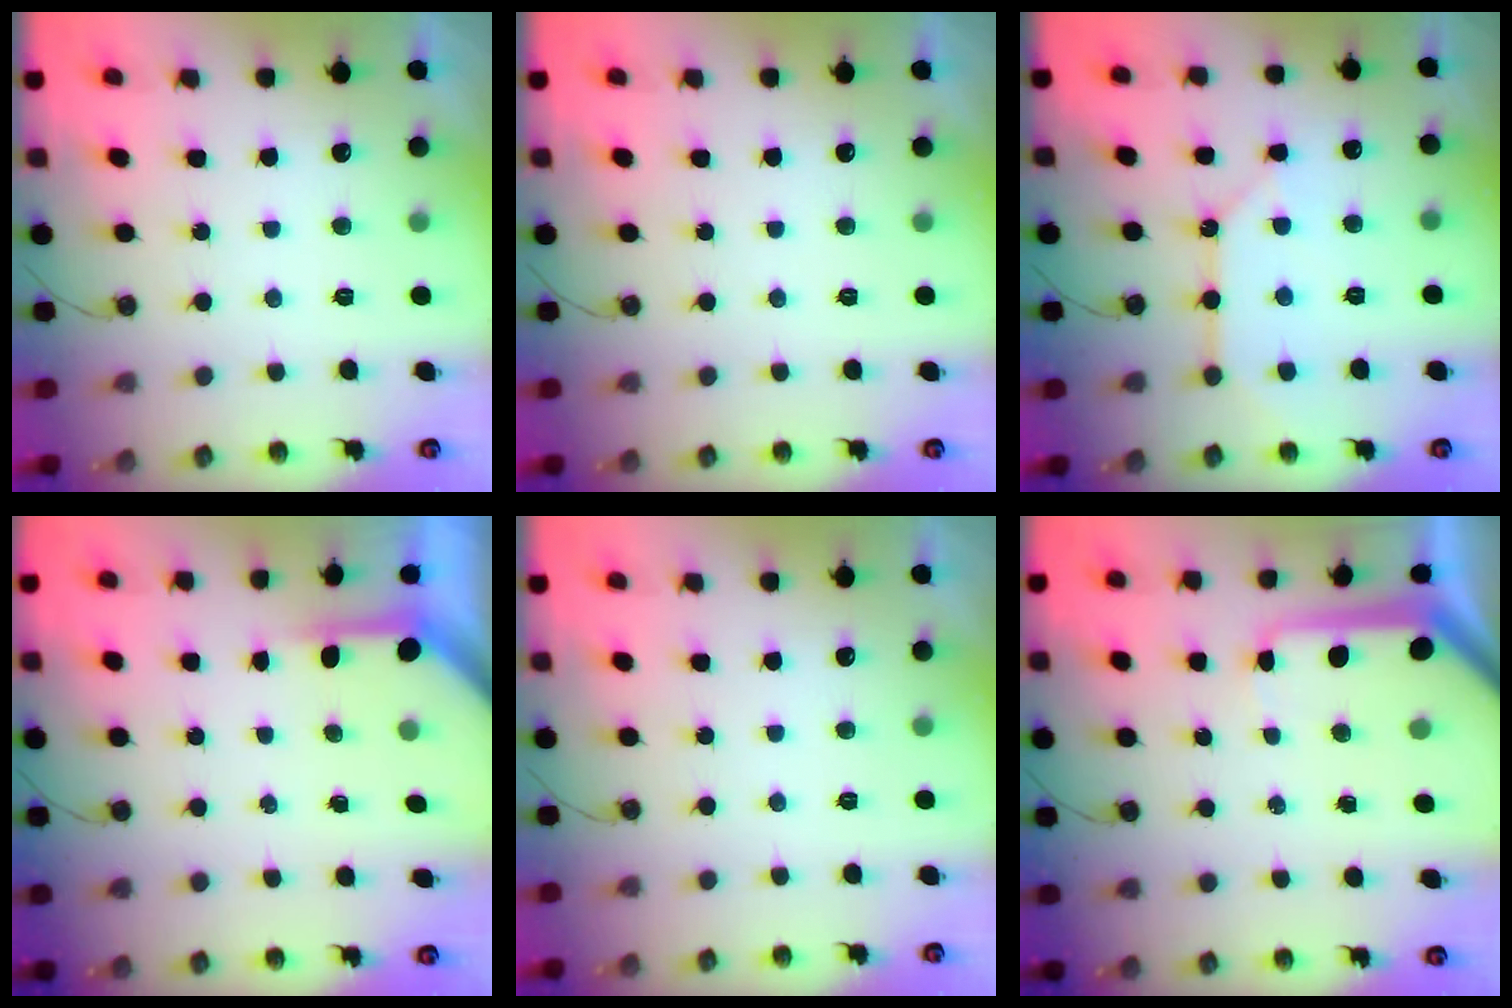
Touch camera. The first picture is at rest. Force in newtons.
{"total": 0.0}
{"total": 10.4, "press": 10.4, "slide": 0.9}
{"total": 3.5, "press": 3.5, "slide": 0.3}
{"total": 0.0}
{"total": 10.1, "press": 10.1, "slide": 1.1}